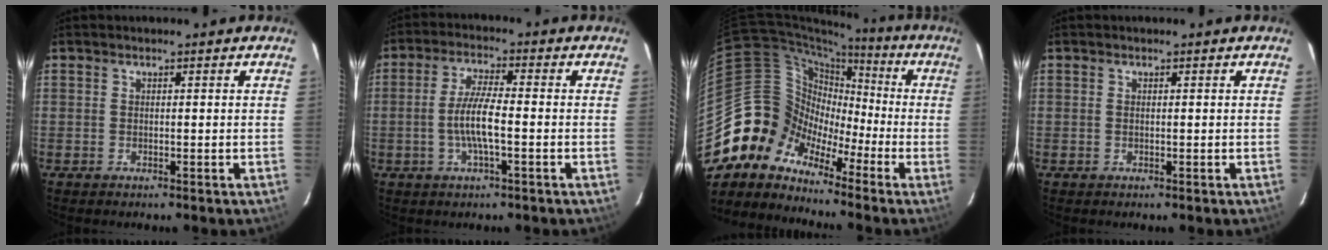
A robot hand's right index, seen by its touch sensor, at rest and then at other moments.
{"total": 6.7, "force": [-1.6, 1.0, 6.5], "torque": [-0.126, -0.001, -0.032]}
{"total": 10.8, "force": [-7.1, 8.0, 0.9], "torque": [-0.031, 0.050, -0.163]}
{"total": 0.0}